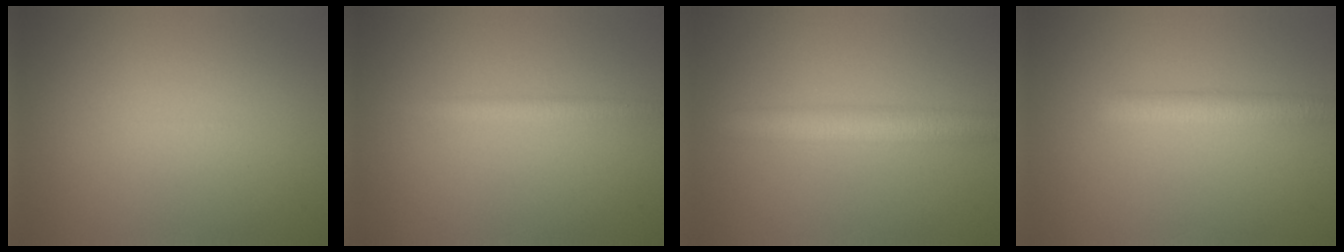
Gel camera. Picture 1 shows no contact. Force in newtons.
{"total": 1.7, "press": 1.7, "slide": 0.0}
{"total": 4.1, "press": 4.1, "slide": 0.2}
{"total": 3.0, "press": 3.0, "slide": 0.1}